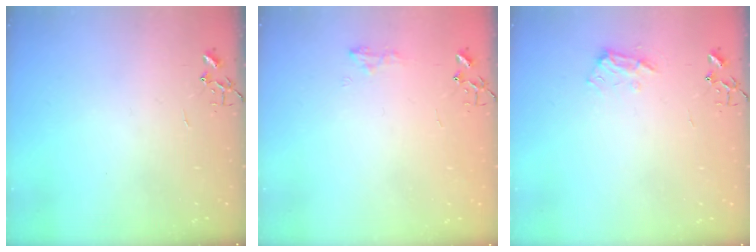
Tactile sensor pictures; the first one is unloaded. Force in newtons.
{"total": 8.5, "press": 8.5, "slide": 0.6}
{"total": 9.0, "press": 8.9, "slide": 1.1}